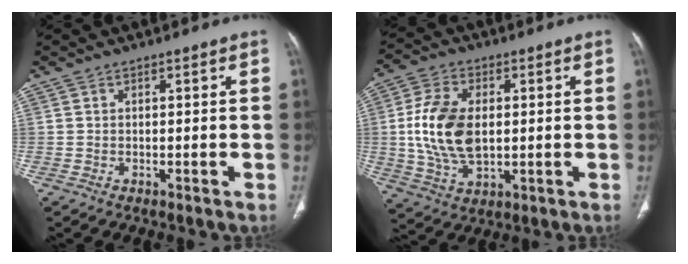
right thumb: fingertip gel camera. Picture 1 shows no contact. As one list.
[{"total": 13.8, "force": [0.8, 8.3, 11.0], "torque": [-0.210, -0.007, 0.018]}]